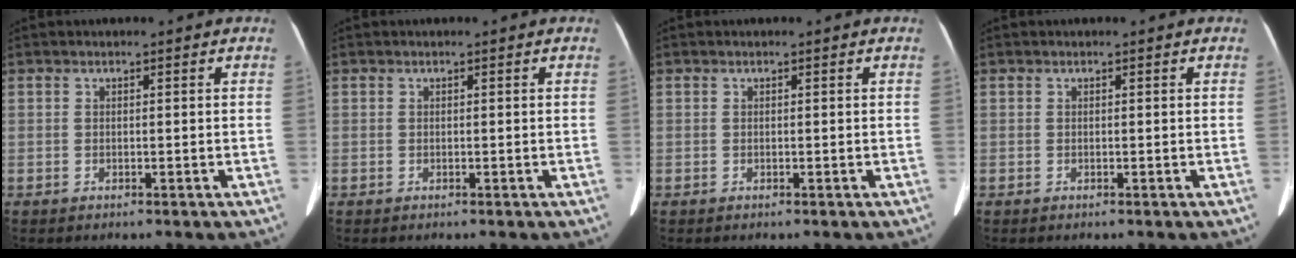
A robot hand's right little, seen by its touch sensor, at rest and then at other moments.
{"total": 0.0}
{"total": 0.0}
{"total": 0.0}